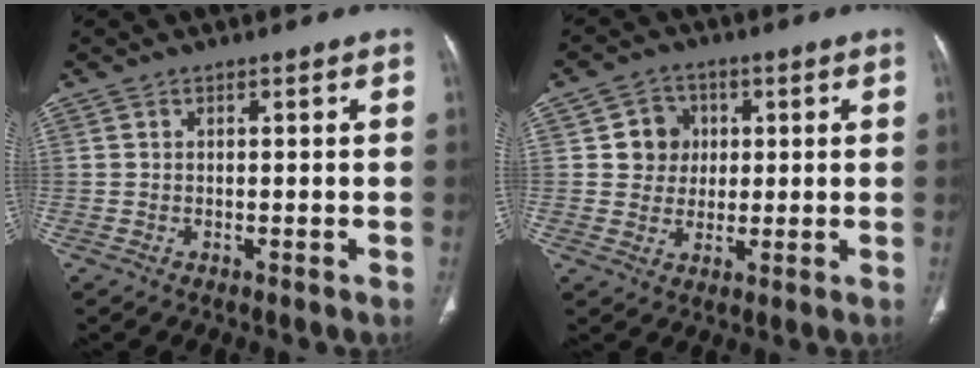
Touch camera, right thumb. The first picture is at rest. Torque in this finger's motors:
{"motor_torque": [0.05, 0.91, 0.34, -0.24, -0.04]}